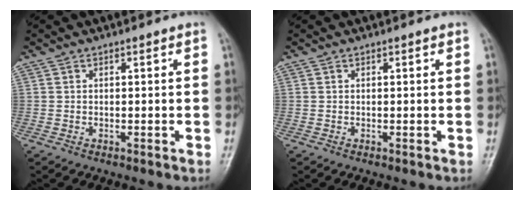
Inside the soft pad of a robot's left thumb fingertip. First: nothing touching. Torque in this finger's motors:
{"motor_torque": [-0.19, 0.28, -0.11, 0.07, 0.00]}